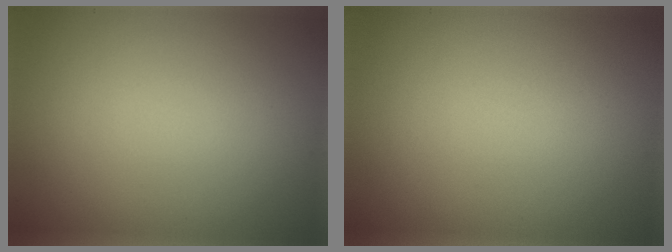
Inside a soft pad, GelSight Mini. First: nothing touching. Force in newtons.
{"total": 0.0}